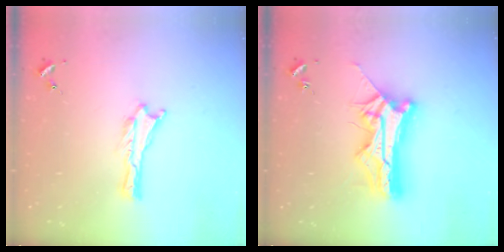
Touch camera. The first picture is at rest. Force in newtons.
{"total": 13.0, "press": 12.9, "slide": 1.2}